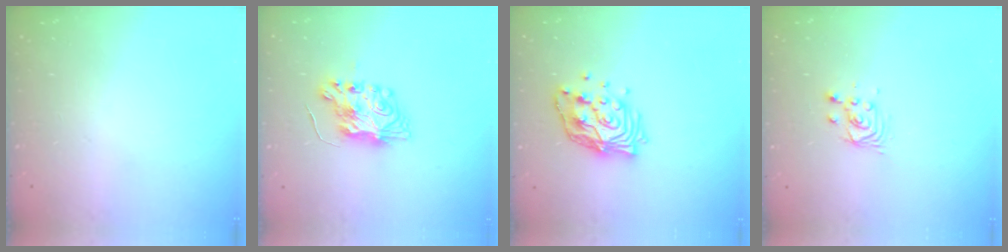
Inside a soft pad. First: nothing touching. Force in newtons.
{"total": 9.1, "press": 9.0, "slide": 0.8}
{"total": 14.3, "press": 14.2, "slide": 1.4}
{"total": 3.1, "press": 3.1, "slide": 0.2}